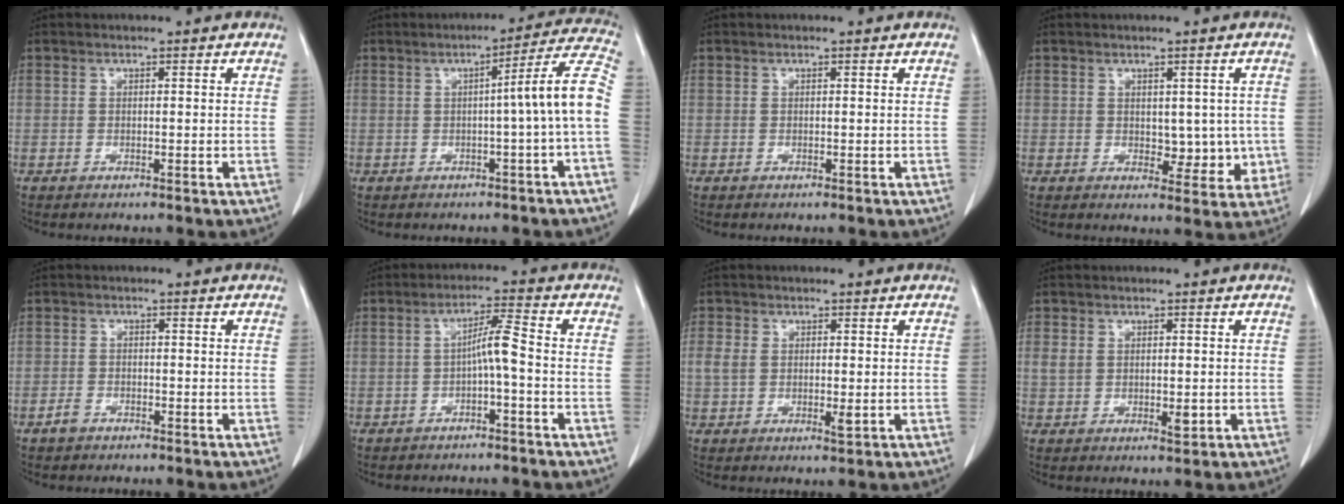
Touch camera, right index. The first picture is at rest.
{"total": 8.7, "force": [-1.1, -1.6, 8.5], "torque": [-0.109, 0.018, -0.017]}
{"total": 0.0}
{"total": 5.0, "force": [-0.1, 3.1, 4.0], "torque": [-0.034, -0.001, 0.009]}
{"total": 1.6, "force": [-1.2, 1.0, 0.5], "torque": [-0.017, 0.002, -0.020]}
{"total": 4.3, "force": [-1.0, -0.1, 4.1], "torque": [-0.071, 0.015, -0.016]}
{"total": 4.1, "force": [0.0, 2.1, 3.5], "torque": [-0.070, -0.004, 0.004]}
{"total": 3.7, "force": [0.0, 2.1, 3.1], "torque": [-0.055, -0.003, 0.008]}